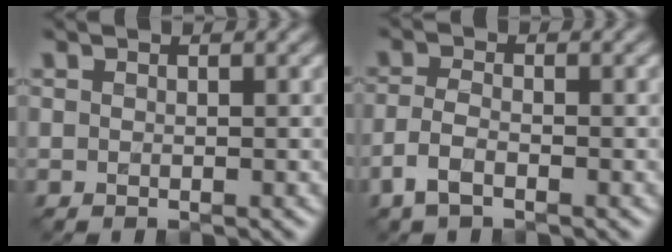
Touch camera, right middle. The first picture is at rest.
{"total": 2.5, "force": [-1.4, 1.0, 1.8], "torque": [-0.043, 0.000, -0.037]}